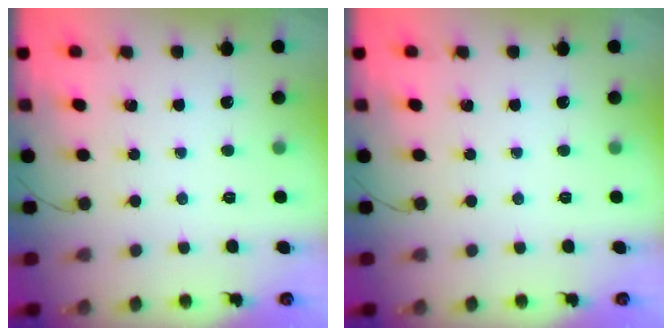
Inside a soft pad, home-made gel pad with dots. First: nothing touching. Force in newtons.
{"total": 0.0}